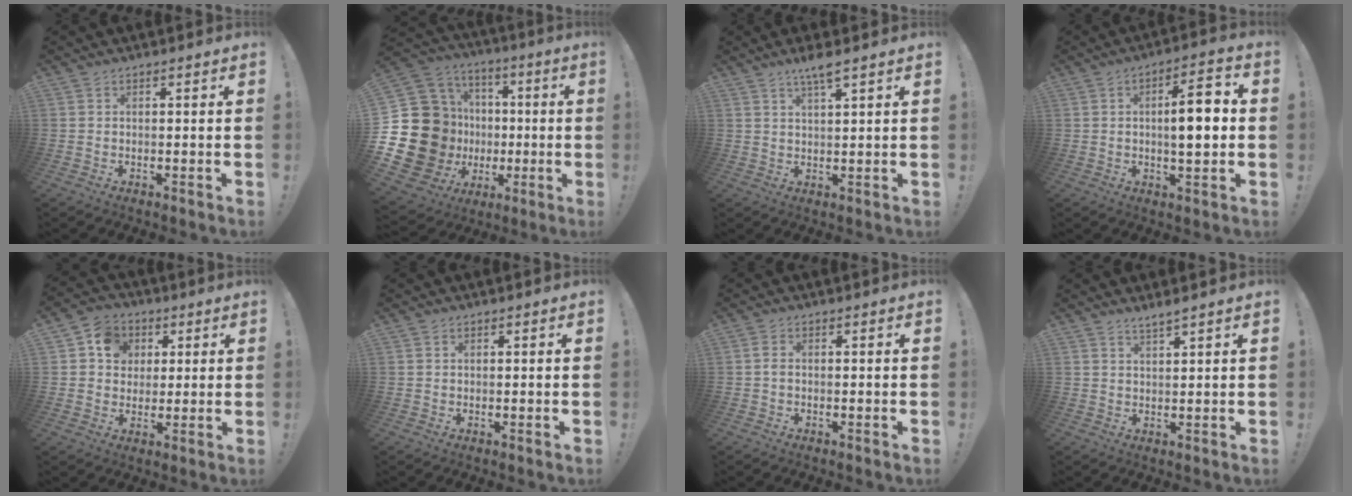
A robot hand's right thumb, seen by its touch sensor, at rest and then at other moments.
{"total": 24.6, "force": [-1.9, 20.5, 13.5], "torque": [-0.274, -0.003, 0.032]}
{"total": 4.7, "force": [3.3, 0.1, 3.3], "torque": [-0.062, -0.015, 0.053]}
{"total": 8.5, "force": [0.1, 2.4, 8.2], "torque": [-0.118, 0.002, -0.006]}
{"total": 9.1, "force": [2.7, 8.0, 3.4], "torque": [-0.047, -0.007, 0.053]}
{"total": 0.5, "force": [0.3, 0.3, 0.2], "torque": [-0.002, -0.001, 0.005]}
{"total": 1.4, "force": [-0.1, 0.7, 1.2], "torque": [-0.024, 0.003, -0.001]}
{"total": 2.5, "force": [2.1, -0.3, 1.3], "torque": [-0.026, -0.011, 0.036]}